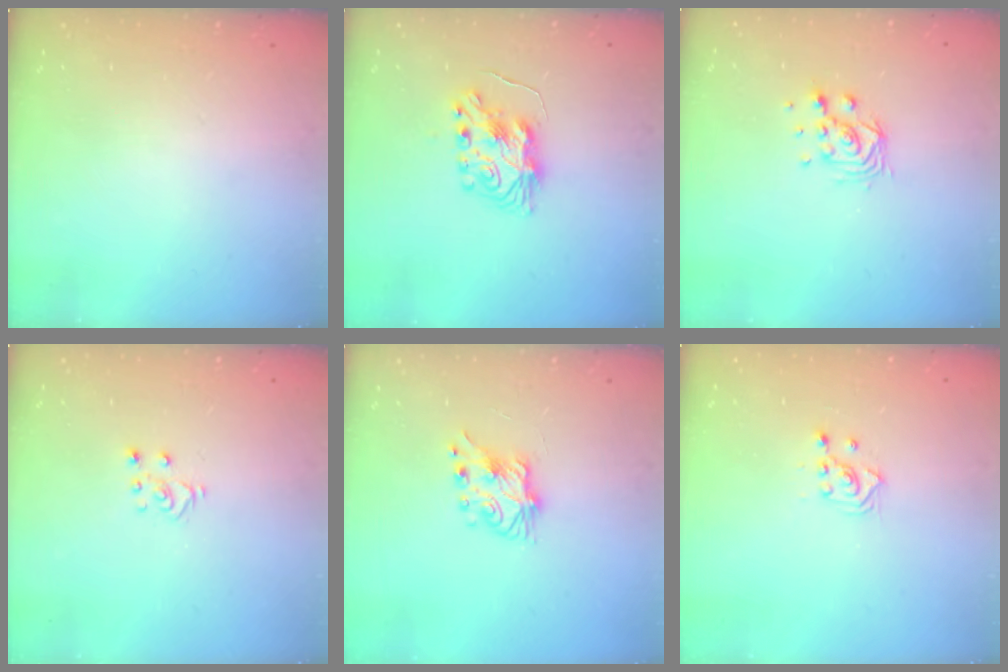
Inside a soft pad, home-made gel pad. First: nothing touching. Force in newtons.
{"total": 8.8, "press": 8.8, "slide": 0.6}
{"total": 8.3, "press": 8.3, "slide": 0.5}
{"total": 3.9, "press": 3.9, "slide": 0.1}
{"total": 7.1, "press": 7.1, "slide": 0.5}
{"total": 2.4, "press": 2.2, "slide": 0.8}